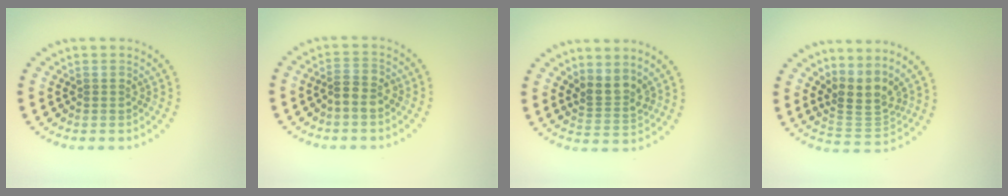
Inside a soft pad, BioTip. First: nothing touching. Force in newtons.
{"total": 2.0, "press": 1.9, "slide": 0.7}
{"total": 2.5, "press": 1.8, "slide": 1.7}
{"total": 3.4, "press": 2.4, "slide": 2.4}